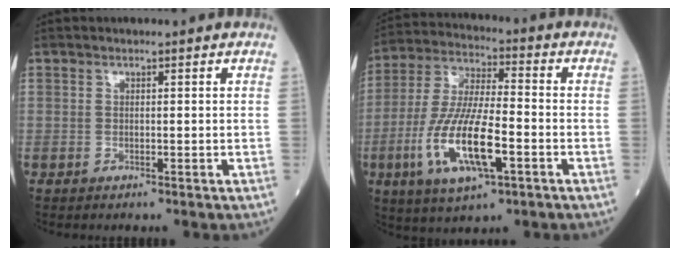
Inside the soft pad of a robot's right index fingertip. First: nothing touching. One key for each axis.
{"total": 14.7, "fx": -4.7, "fy": 3.6, "fz": 13.4, "tx": -0.282, "ty": -0.010, "tz": -0.080}